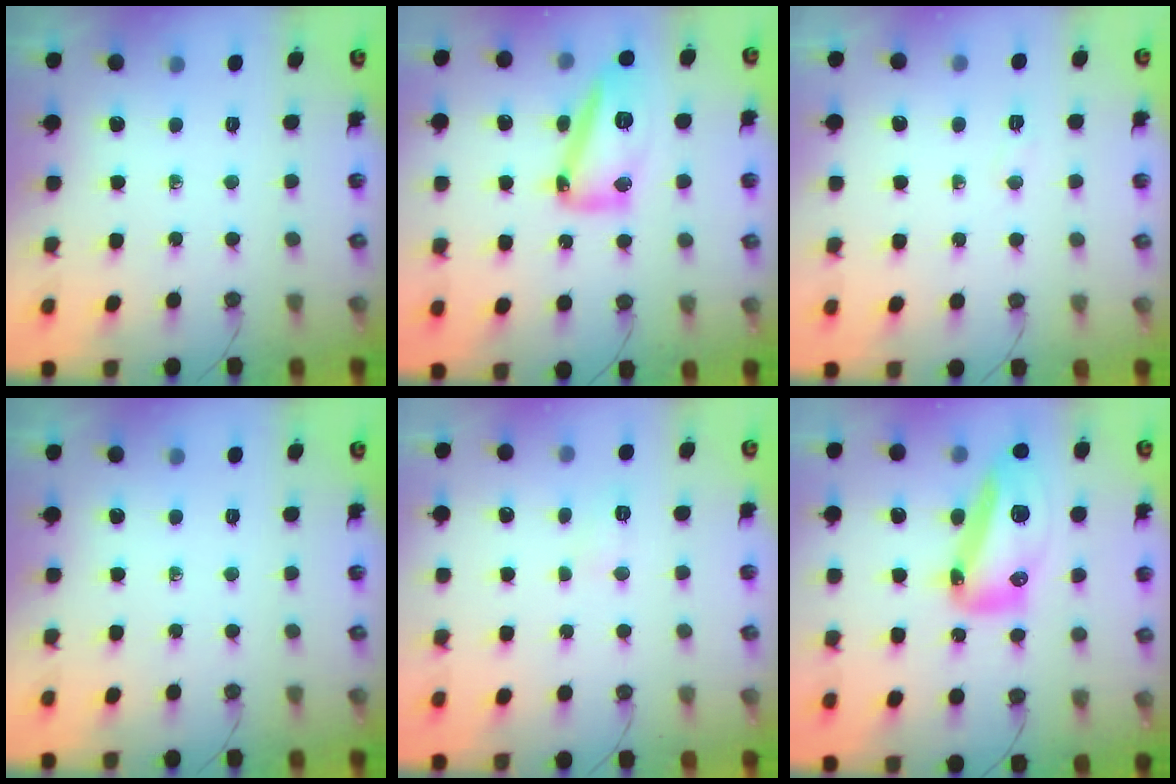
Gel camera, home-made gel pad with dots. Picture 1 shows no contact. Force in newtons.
{"total": 14.9, "press": 14.8, "slide": 1.1}
{"total": 3.4, "press": 3.4, "slide": 0.5}
{"total": 0.0}
{"total": 4.9, "press": 4.9, "slide": 0.7}
{"total": 19.9, "press": 18.4, "slide": 7.7}